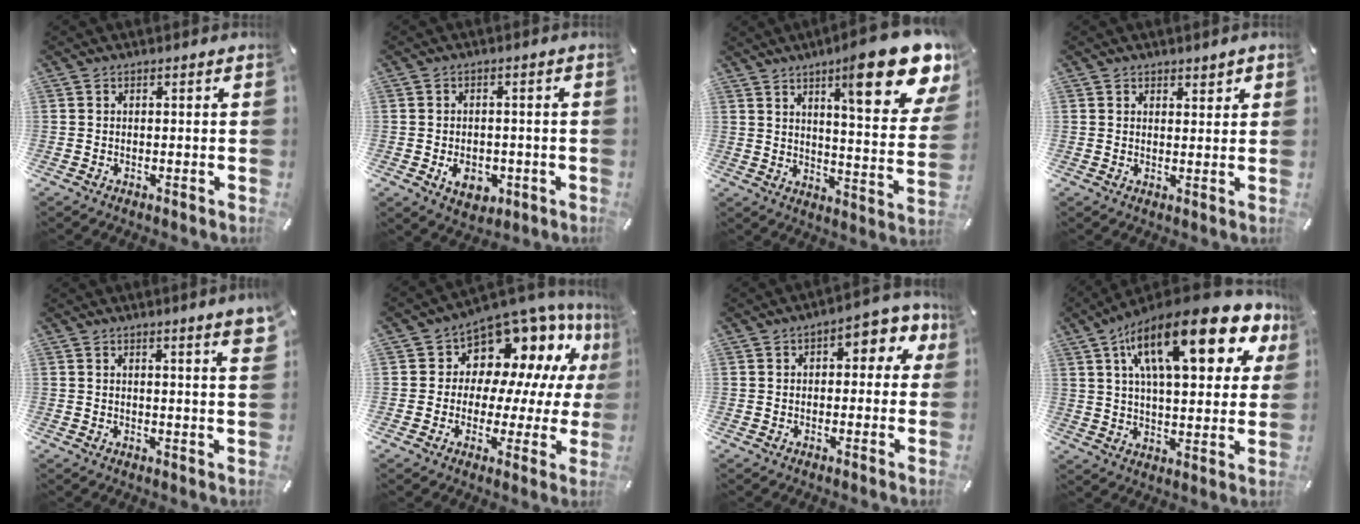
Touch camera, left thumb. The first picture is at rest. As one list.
[{"total": 6.1, "force": [-1.5, 4.9, 3.3], "torque": [-0.044, -0.001, -0.029]}, {"total": 20.8, "force": [13.0, 5.2, 15.3], "torque": [-0.212, -0.091, 0.200]}, {"total": 2.2, "force": [1.5, 1.6, 0.0], "torque": [0.014, -0.003, 0.025]}, {"total": 4.5, "force": [2.7, 0.0, 3.6], "torque": [-0.057, -0.014, 0.043]}, {"total": 11.9, "force": [8.7, 7.6, 3.1], "torque": [-0.051, -0.089, 0.155]}, {"total": 6.7, "force": [1.7, 4.0, 5.0], "torque": [-0.054, -0.005, 0.019]}, {"total": 23.7, "force": [11.4, 9.2, 18.6], "torque": [-0.293, -0.041, 0.181]}]